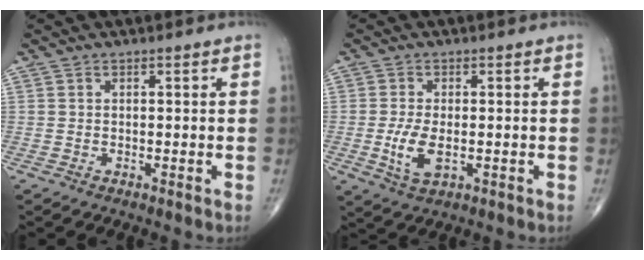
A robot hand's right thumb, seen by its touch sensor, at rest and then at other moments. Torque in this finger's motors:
{"motor_torque": [0.18, 0.37, 0.58, 0.24, 0.23]}